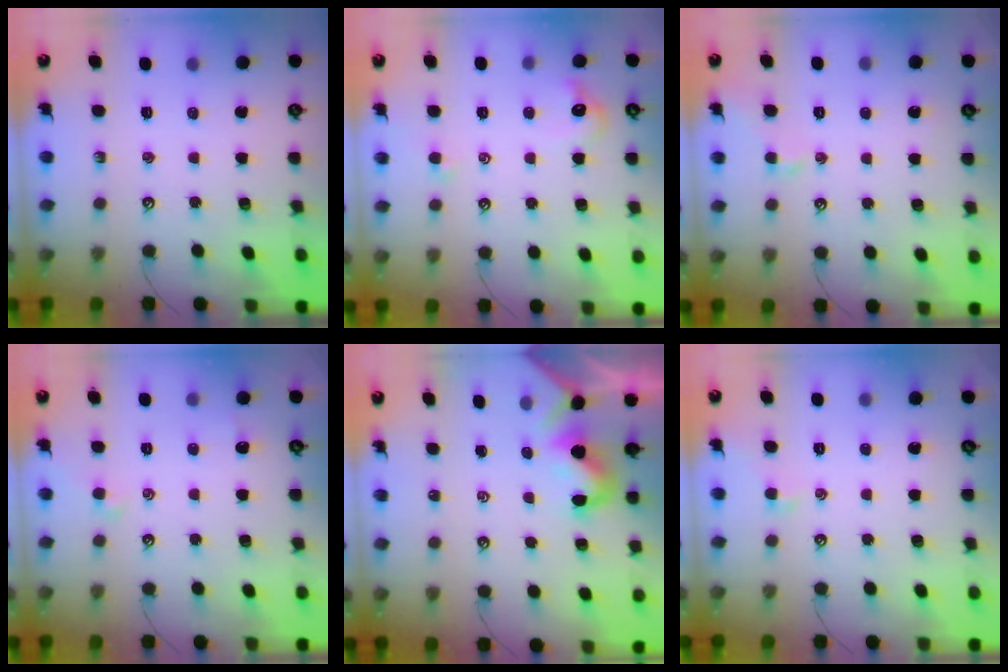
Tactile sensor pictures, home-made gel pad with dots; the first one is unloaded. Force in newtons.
{"total": 2.6, "press": 2.5, "slide": 0.5}
{"total": 1.9, "press": 1.8, "slide": 0.5}
{"total": 1.0, "press": 0.7, "slide": 0.6}
{"total": 1.5, "press": 1.4, "slide": 0.3}
{"total": 1.3, "press": 1.1, "slide": 0.7}